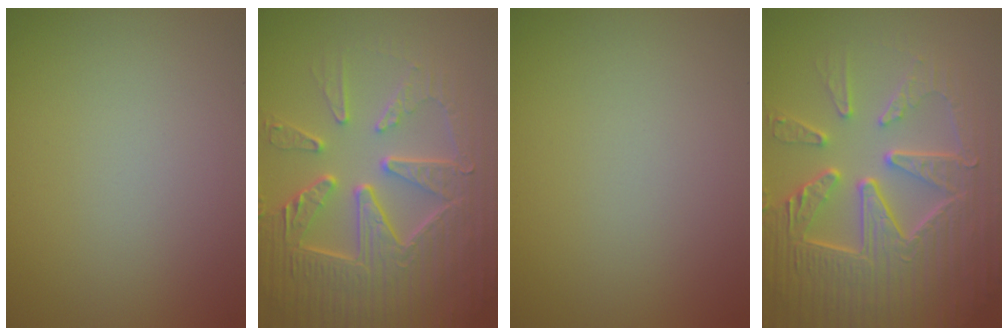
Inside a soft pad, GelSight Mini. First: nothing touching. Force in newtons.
{"total": 9.5, "press": 6.6, "slide": 6.9}
{"total": 0.0}
{"total": 10.1, "press": 6.8, "slide": 7.5}